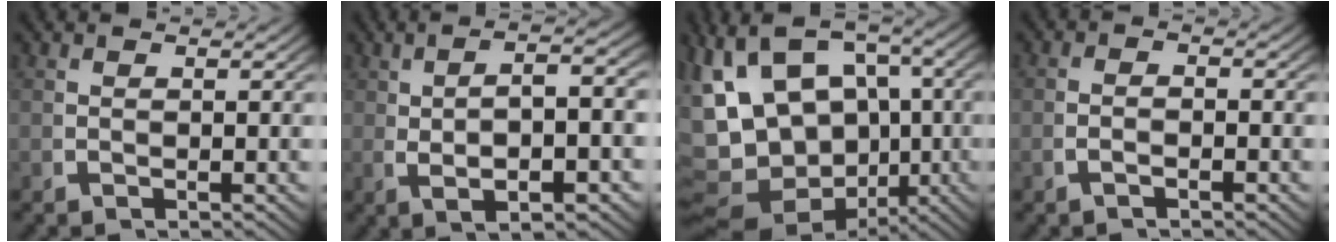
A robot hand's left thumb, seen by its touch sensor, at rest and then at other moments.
{"total": 5.7, "force": [0.1, 2.0, 5.4], "torque": [-0.086, 0.007, 0.011]}
{"total": 15.9, "force": [-1.8, 12.2, 10.0], "torque": [-0.214, -0.059, -0.001]}
{"total": 1.0, "force": [-0.8, 0.3, 0.5], "torque": [-0.014, -0.002, -0.017]}